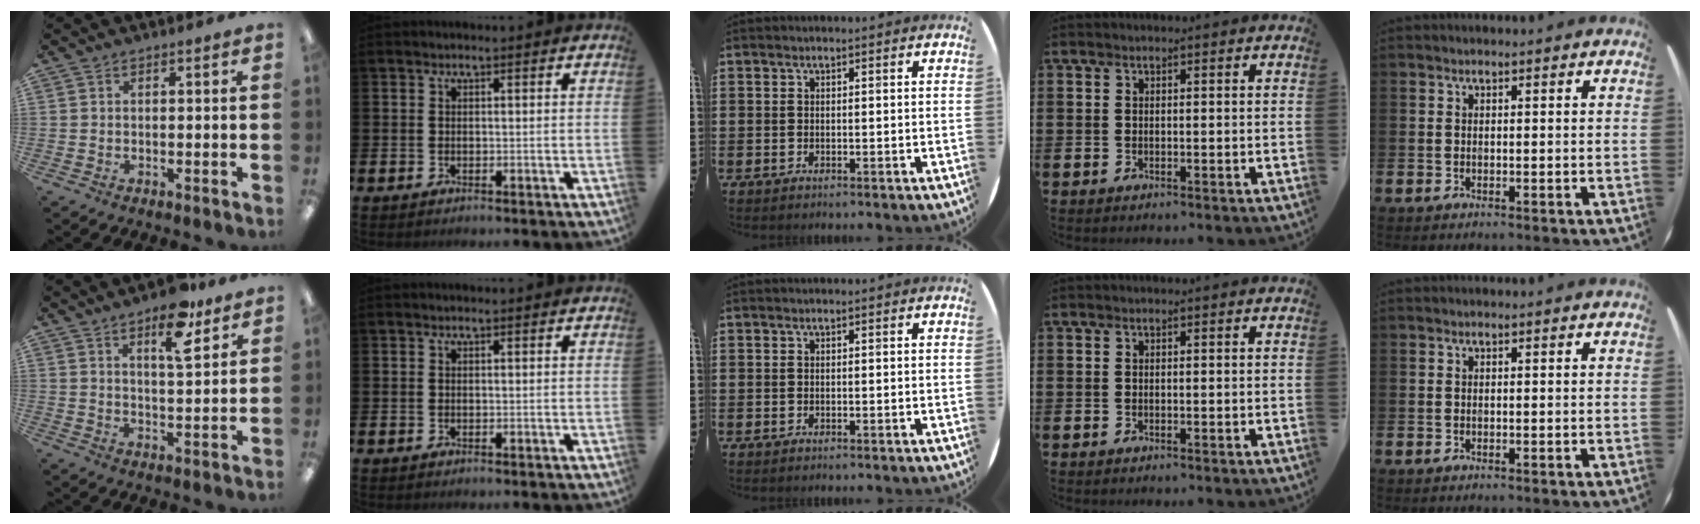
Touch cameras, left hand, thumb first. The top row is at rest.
{"thumb": {"total": 11.5, "force": [7.2, 4.3, 7.9], "torque": [-0.114, -0.033, 0.120]}}